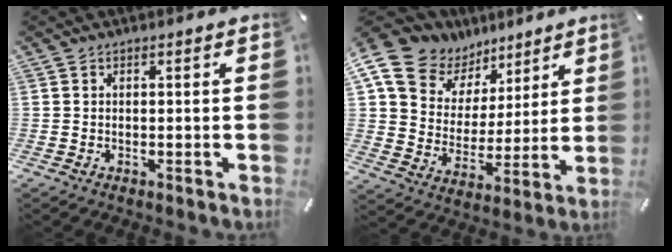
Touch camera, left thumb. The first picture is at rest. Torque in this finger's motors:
{"motor_torque": [0.72, 0.37, 0.34, -0.24, 0.15]}